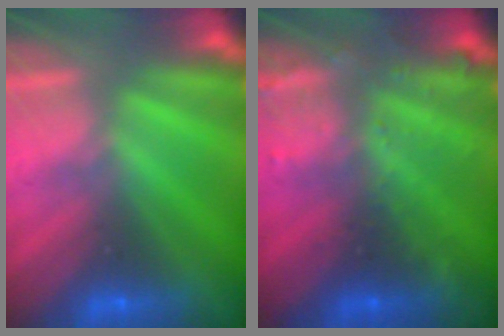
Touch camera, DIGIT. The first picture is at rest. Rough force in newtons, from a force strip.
{"total": 2.9}